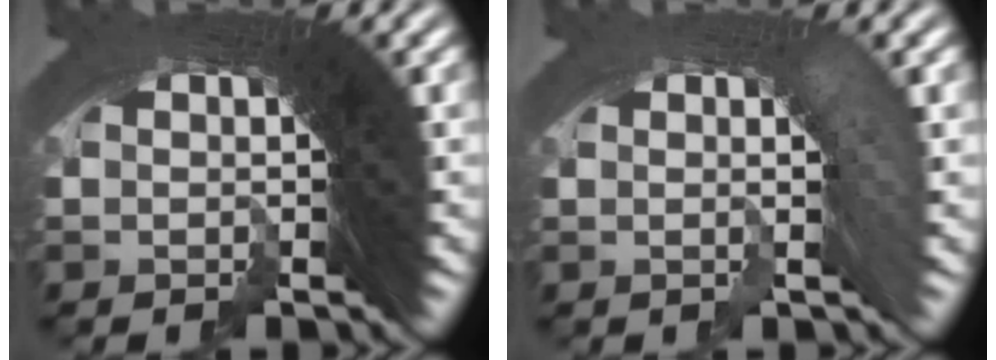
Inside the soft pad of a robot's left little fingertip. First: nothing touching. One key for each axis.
{"total": 0.8, "fx": -0.4, "fy": 0.2, "fz": 0.7, "tx": -0.004, "ty": 0.008, "tz": -0.008}